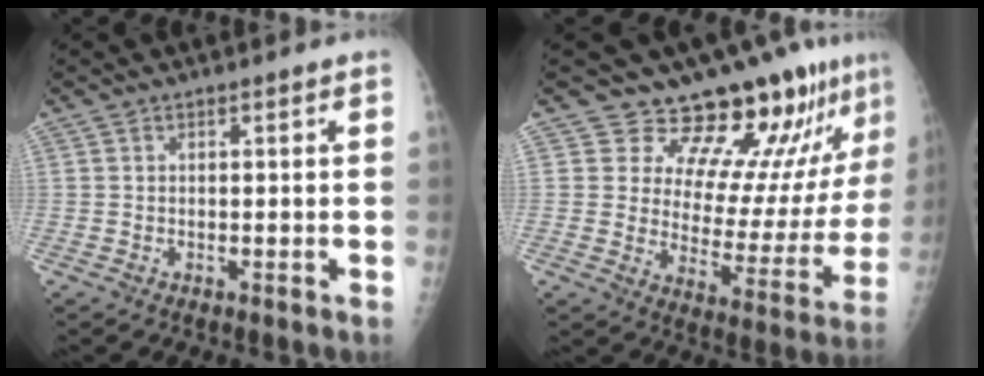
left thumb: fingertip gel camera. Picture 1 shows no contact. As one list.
[{"total": 17.2, "force": [14.5, 5.9, 7.1], "torque": [-0.043, -0.109, 0.192]}]